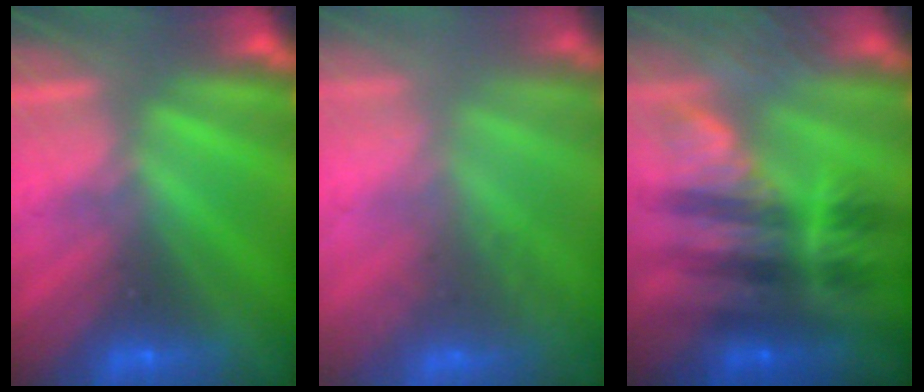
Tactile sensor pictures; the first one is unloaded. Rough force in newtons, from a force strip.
{"total": 5.6}
{"total": 6.7}